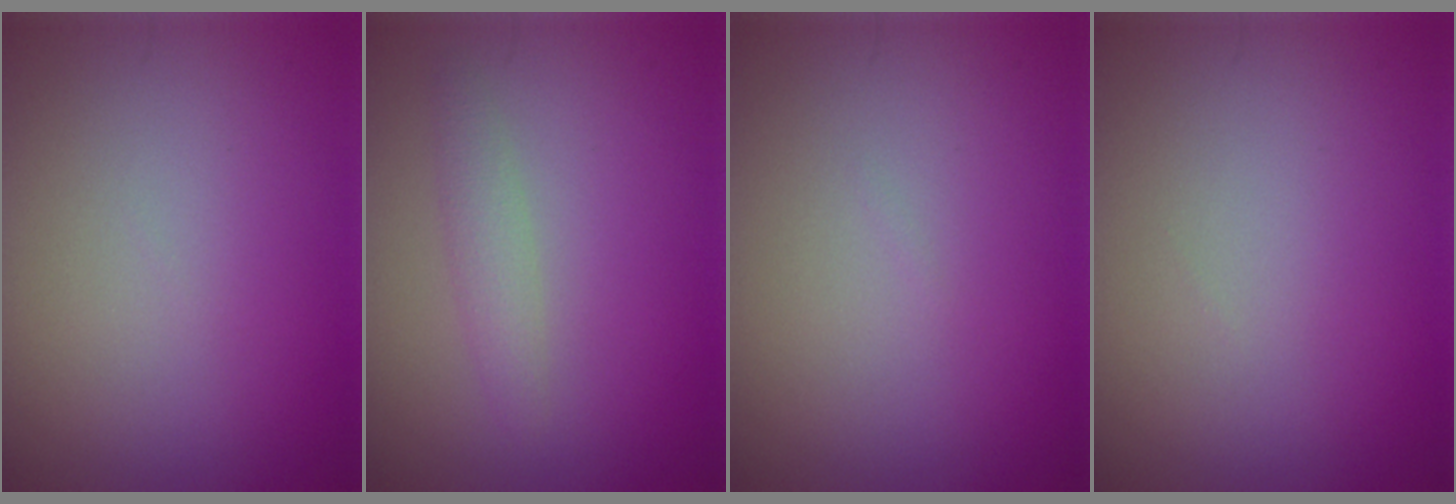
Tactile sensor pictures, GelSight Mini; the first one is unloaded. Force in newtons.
{"total": 1.8, "press": 1.8, "slide": 0.1}
{"total": 0.0}
{"total": 0.0}